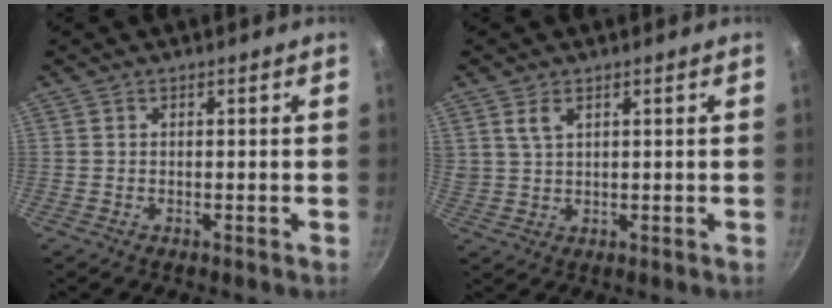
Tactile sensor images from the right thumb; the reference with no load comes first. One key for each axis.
{"total": 3.6, "fx": 1.9, "fy": 2.0, "fz": 2.4, "tx": -0.039, "ty": -0.005, "tz": 0.041}